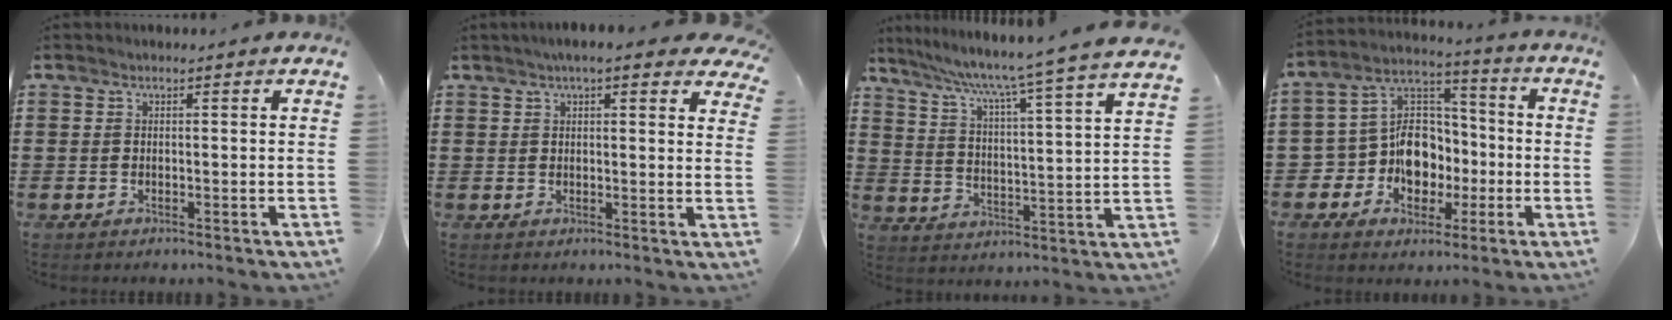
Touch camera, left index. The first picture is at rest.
{"total": 4.4, "force": [3.5, 0.5, 2.7], "torque": [-0.055, -0.002, 0.061]}
{"total": 5.9, "force": [4.9, -1.3, 3.0], "torque": [-0.079, -0.047, 0.069]}
{"total": 11.0, "force": [-2.8, 9.5, 4.8], "torque": [-0.115, 0.016, -0.048]}